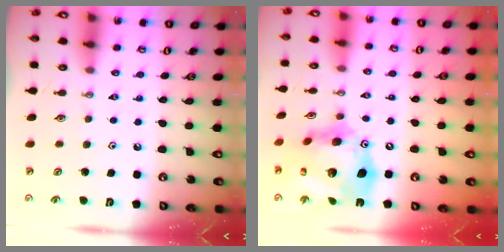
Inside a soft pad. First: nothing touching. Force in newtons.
{"total": 22.0, "press": 21.8, "slide": 2.5}